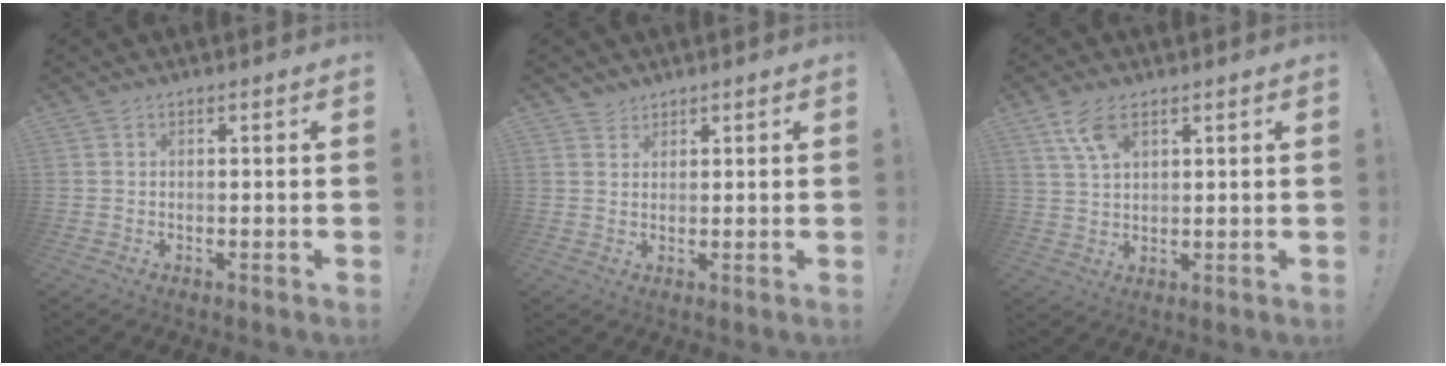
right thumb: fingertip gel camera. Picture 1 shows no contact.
{"total": 2.7, "force": [2.4, 1.2, 0.1], "torque": [0.010, -0.016, 0.044]}
{"total": 7.4, "force": [4.4, 3.5, 4.9], "torque": [-0.086, -0.016, 0.083]}